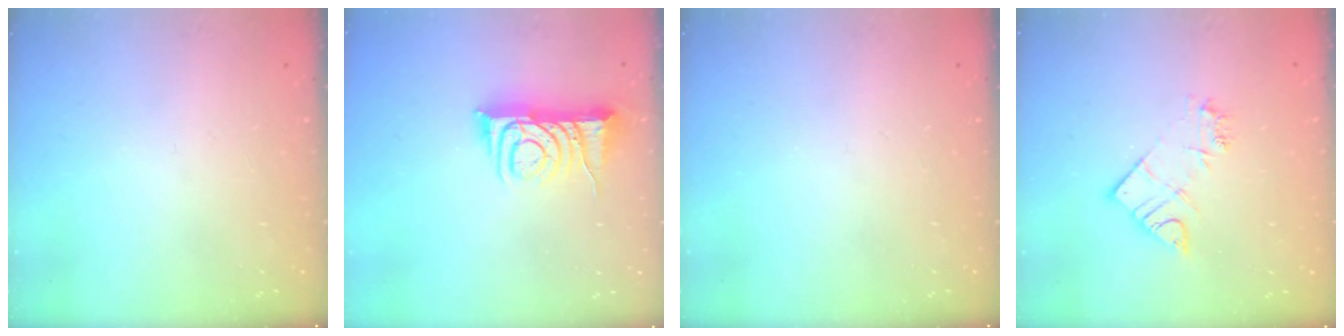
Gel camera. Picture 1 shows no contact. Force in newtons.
{"total": 8.4, "press": 8.3, "slide": 1.3}
{"total": 0.0}
{"total": 8.7, "press": 8.7, "slide": 0.8}